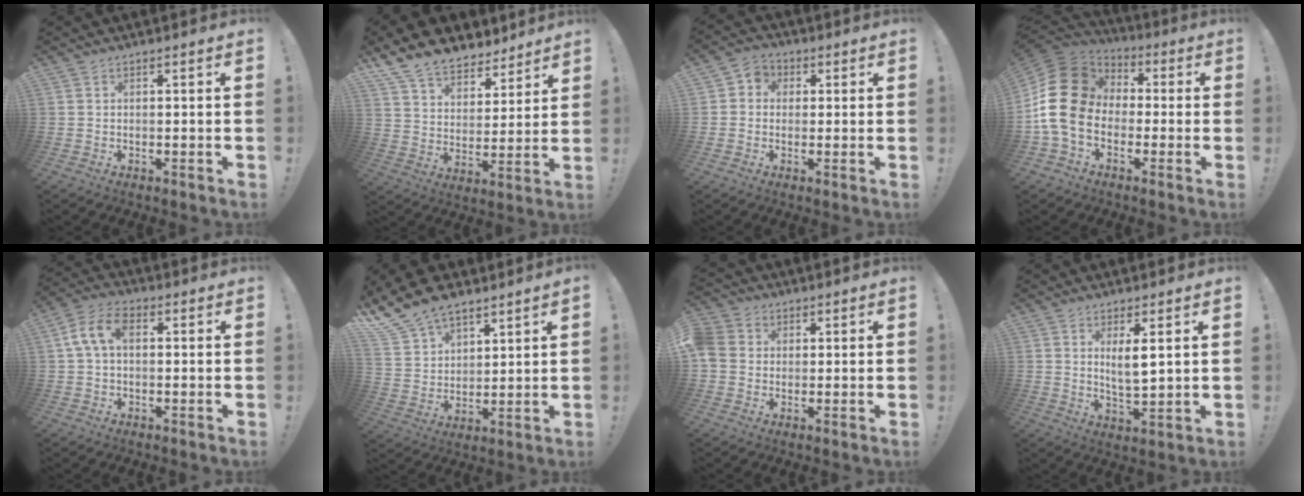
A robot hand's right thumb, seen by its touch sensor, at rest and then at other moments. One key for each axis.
{"total": 11.7, "fx": 9.7, "fy": 6.0, "fz": 2.9, "tx": -0.062, "ty": -0.073, "tz": 0.184}
{"total": 4.2, "fx": -0.4, "fy": 4.0, "fz": 1.4, "tx": -0.017, "ty": 0.010, "tz": -0.006}
{"total": 19.1, "fx": -0.8, "fy": 14.8, "fz": 12.1, "tx": -0.215, "ty": 0.025, "tz": 0.001}
{"total": 8.4, "fx": 1.5, "fy": 5.0, "fz": 6.6, "tx": -0.129, "ty": 0.010, "tz": 0.030}
{"total": 13.2, "fx": 10.6, "fy": 6.5, "fz": 4.4, "tx": -0.097, "ty": -0.071, "tz": 0.204}
{"total": 6.0, "fx": 0.9, "fy": 5.4, "fz": 2.3, "tx": -0.062, "ty": 0.010, "tz": 0.018}
{"total": 6.1, "fx": 2.8, "fy": 1.5, "fz": 5.2, "tx": -0.083, "ty": -0.017, "tz": 0.044}